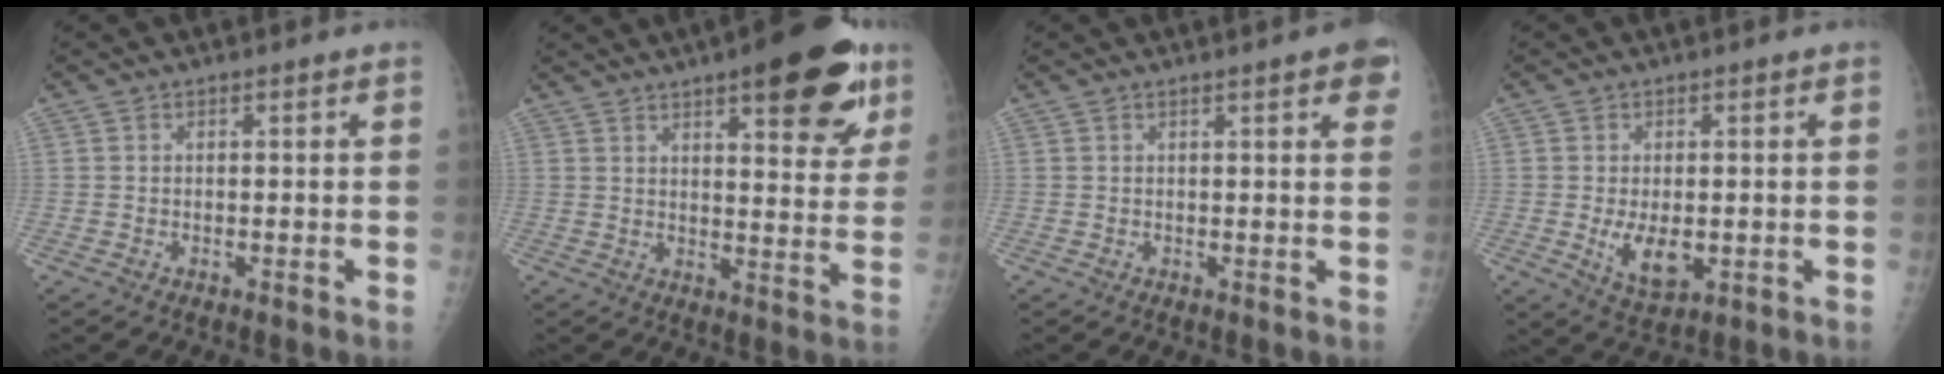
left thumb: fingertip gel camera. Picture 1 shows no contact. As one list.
[{"total": 17.3, "force": [9.6, 5.8, 13.1], "torque": [-0.132, -0.038, 0.127]}, {"total": 4.5, "force": [2.2, 1.0, 3.8], "torque": [-0.031, -0.002, 0.021]}, {"total": 6.6, "force": [-1.0, 3.7, 5.3], "torque": [-0.081, -0.012, -0.005]}]